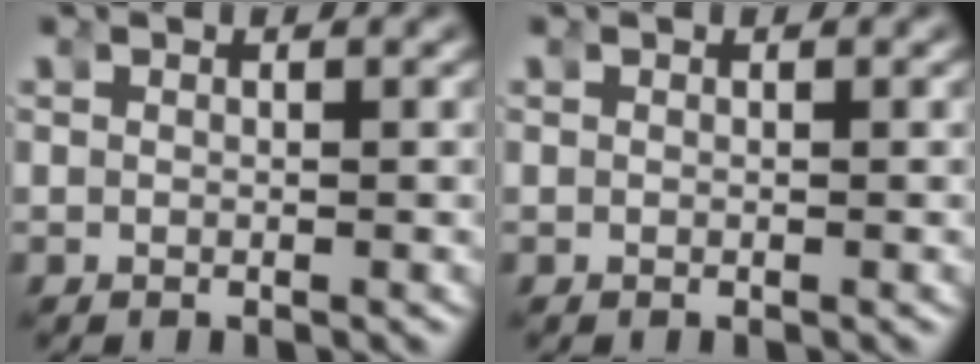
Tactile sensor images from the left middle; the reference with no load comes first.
{"total": 0.0}